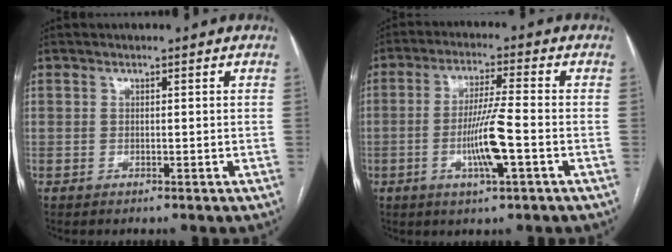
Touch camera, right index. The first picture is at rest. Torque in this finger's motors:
{"motor_torque": [0.01, 0.11, 0.15, 0.07]}